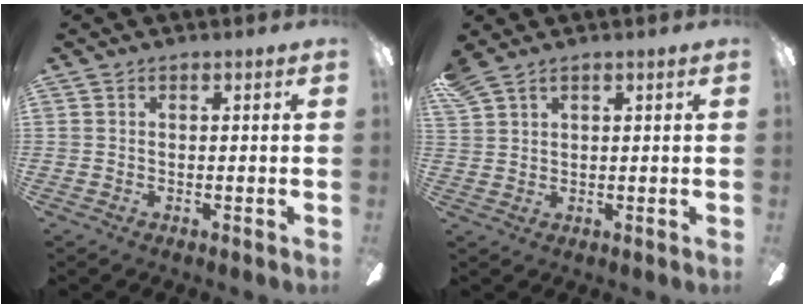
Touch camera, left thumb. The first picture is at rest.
{"total": 2.8, "force": [2.1, 1.1, 1.4], "torque": [-0.031, -0.003, 0.041]}